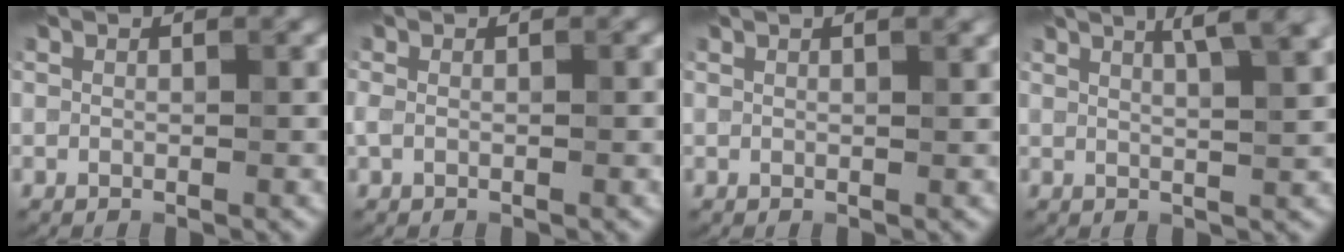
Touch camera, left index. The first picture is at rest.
{"total": 0.9, "force": [-0.2, 0.4, 0.7], "torque": [-0.020, 0.000, -0.005]}
{"total": 1.9, "force": [1.1, 0.6, 1.5], "torque": [-0.016, 0.002, 0.010]}
{"total": 5.7, "force": [3.3, 1.5, 4.3], "torque": [-0.038, 0.026, 0.024]}